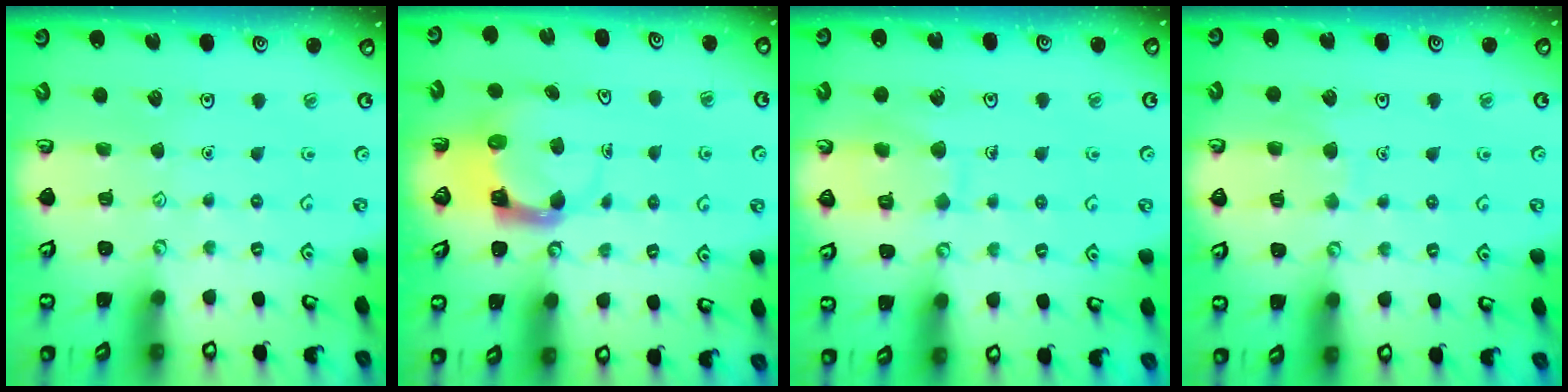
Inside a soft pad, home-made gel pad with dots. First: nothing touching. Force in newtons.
{"total": 3.7, "press": 3.7, "slide": 0.5}
{"total": 8.3, "press": 8.3, "slide": 0.4}
{"total": 6.1, "press": 6.1, "slide": 0.3}